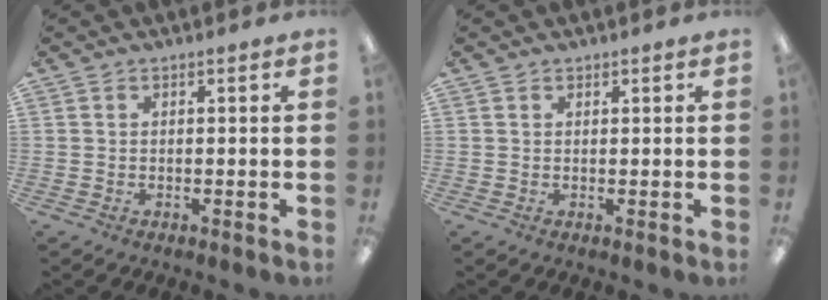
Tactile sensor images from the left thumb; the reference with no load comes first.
{"total": 1.0, "force": [0.8, 0.6, 0.0], "torque": [0.000, 0.001, 0.015]}